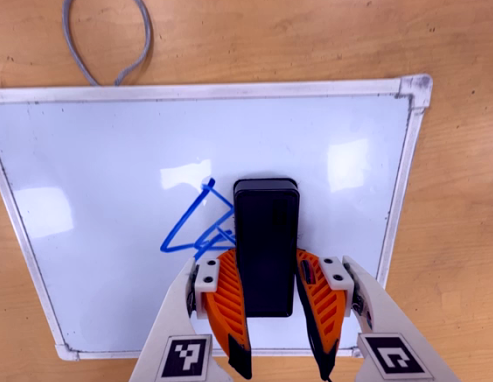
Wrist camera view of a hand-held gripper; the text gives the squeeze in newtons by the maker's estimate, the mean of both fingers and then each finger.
{"total": 10.4, "left": 10.0, "right": 10.8}